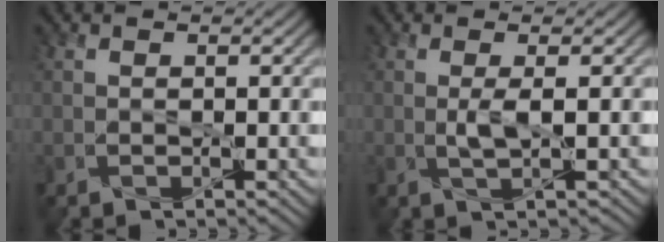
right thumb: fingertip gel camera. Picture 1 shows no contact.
{"total": 2.0, "force": [0.2, 0.3, 2.0], "torque": [-0.042, 0.004, 0.002]}